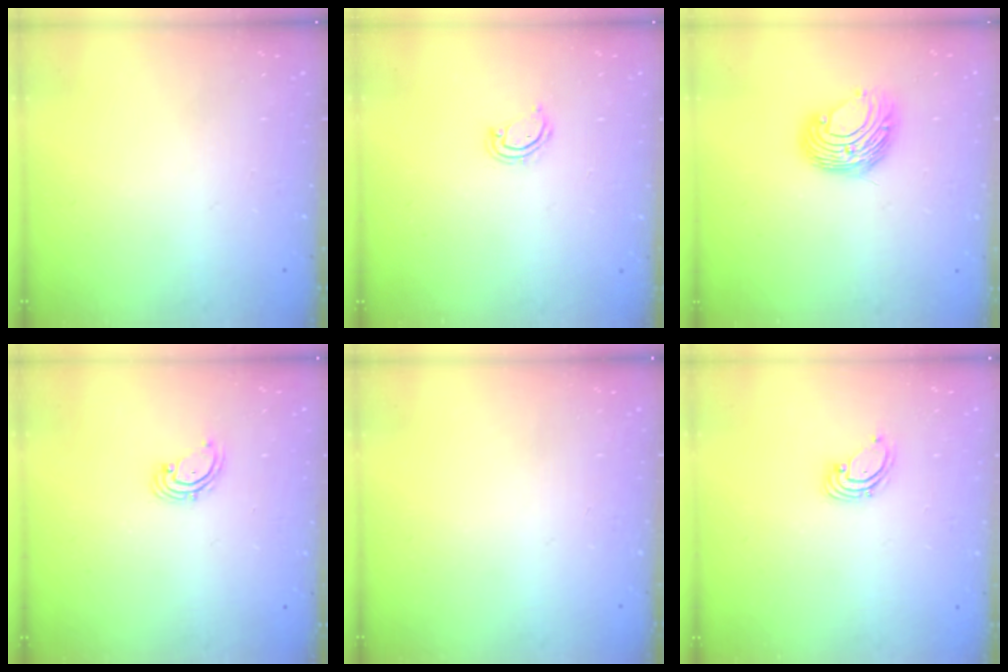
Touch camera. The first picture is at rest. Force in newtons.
{"total": 3.8, "press": 3.8, "slide": 0.2}
{"total": 9.7, "press": 9.7, "slide": 1.0}
{"total": 2.0, "press": 2.0, "slide": 0.4}
{"total": 0.0}
{"total": 1.6, "press": 1.6, "slide": 0.1}